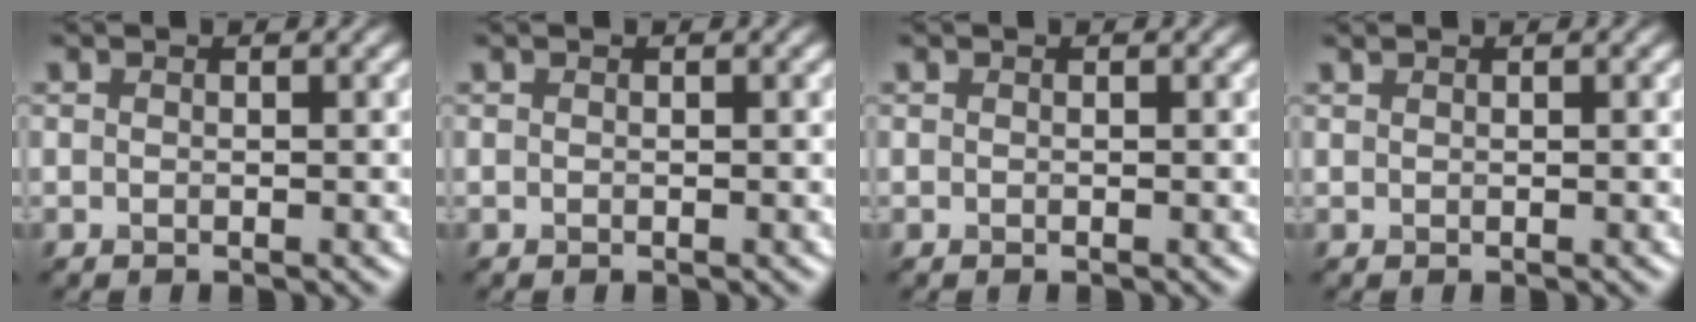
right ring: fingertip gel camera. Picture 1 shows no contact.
{"total": 0.0}
{"total": 0.0}
{"total": 0.7, "force": [-0.1, -0.5, -0.4], "torque": [-0.010, -0.007, 0.006]}